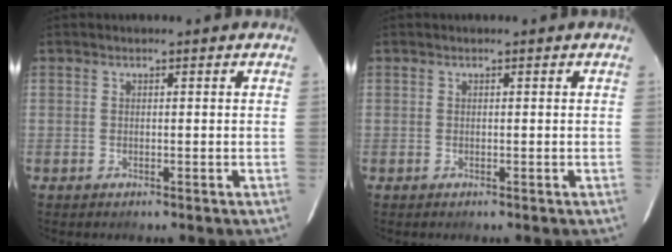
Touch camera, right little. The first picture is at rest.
{"total": 0.0}